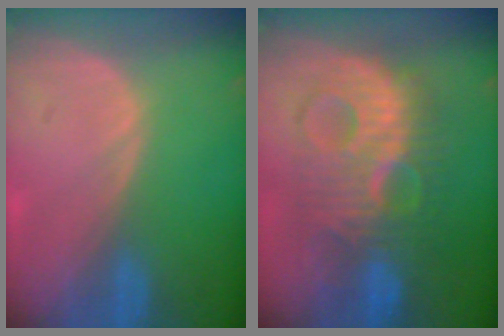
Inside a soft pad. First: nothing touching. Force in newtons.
{"total": 10.2, "press": 10.2, "slide": 0.4}